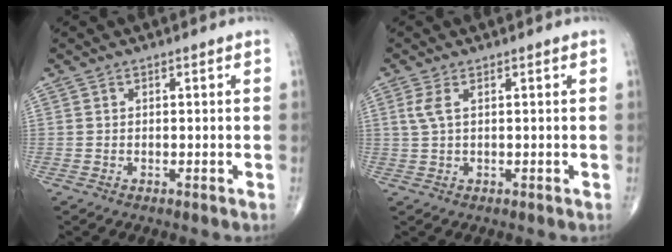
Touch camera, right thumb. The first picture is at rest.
{"total": 2.4, "force": [0.7, 0.7, 2.2], "torque": [-0.063, 0.008, 0.022]}